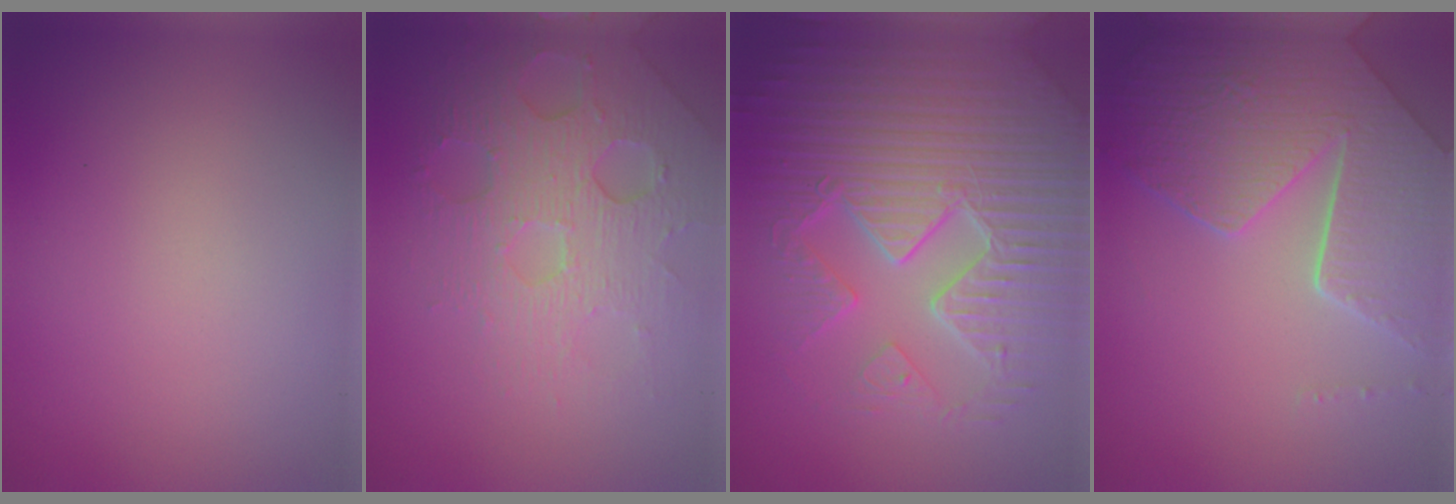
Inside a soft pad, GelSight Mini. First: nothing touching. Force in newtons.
{"total": 5.4, "press": 4.2, "slide": 3.4}
{"total": 9.5, "press": 6.5, "slide": 7.0}
{"total": 8.6, "press": 6.2, "slide": 5.9}